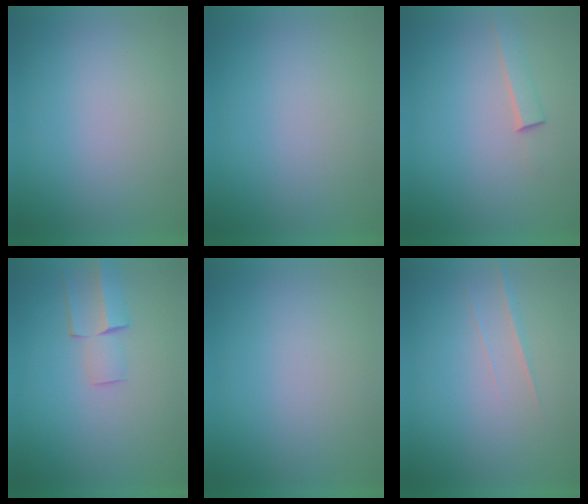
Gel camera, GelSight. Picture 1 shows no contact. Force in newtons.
{"total": 1.0}
{"total": 1.5}
{"total": 2.5}
{"total": 0.0}
{"total": 1.5}